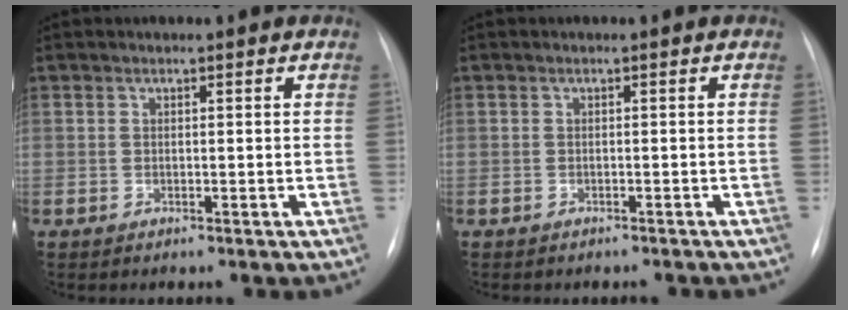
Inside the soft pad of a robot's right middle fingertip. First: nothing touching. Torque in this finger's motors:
{"motor_torque": [0.07, -0.07, 0.03, 0.03]}